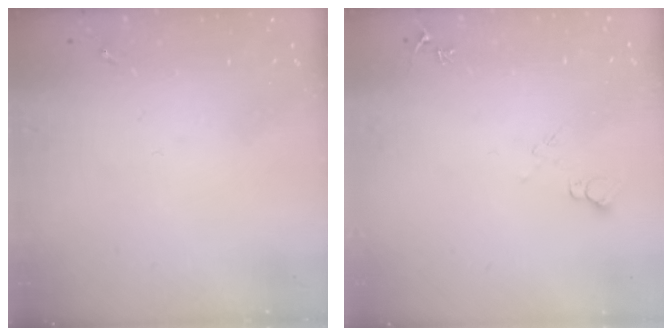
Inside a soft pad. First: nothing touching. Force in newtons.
{"total": 6.7, "press": 6.7, "slide": 0.8}